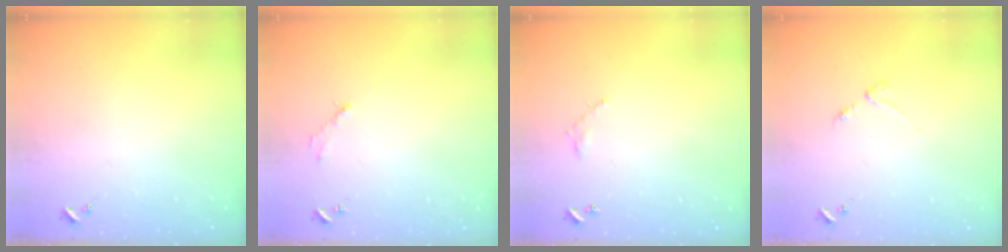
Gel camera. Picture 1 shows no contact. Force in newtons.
{"total": 2.6, "press": 2.6, "slide": 0.3}
{"total": 4.3, "press": 4.3, "slide": 0.2}
{"total": 3.2, "press": 3.1, "slide": 0.5}